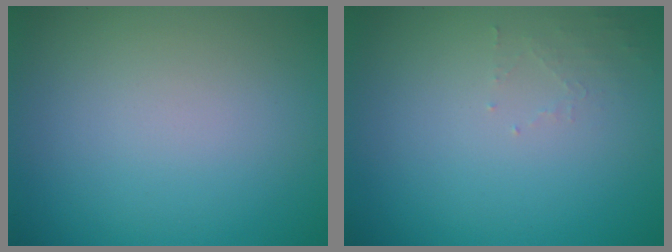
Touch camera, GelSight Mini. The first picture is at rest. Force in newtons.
{"total": 1.0, "press": 1.0, "slide": 0.2}